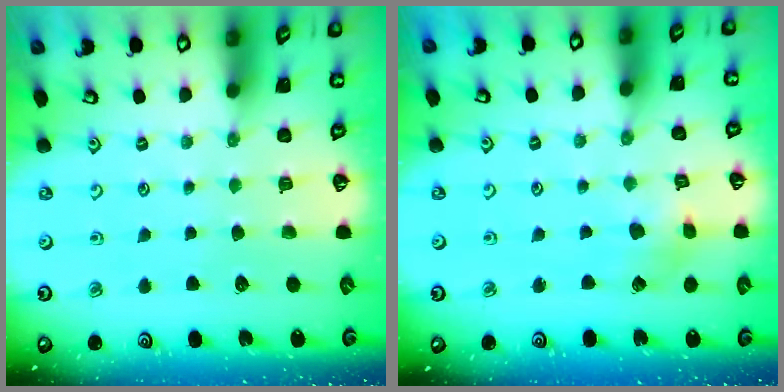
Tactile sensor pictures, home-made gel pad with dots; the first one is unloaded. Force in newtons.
{"total": 4.0, "press": 3.9, "slide": 0.5}